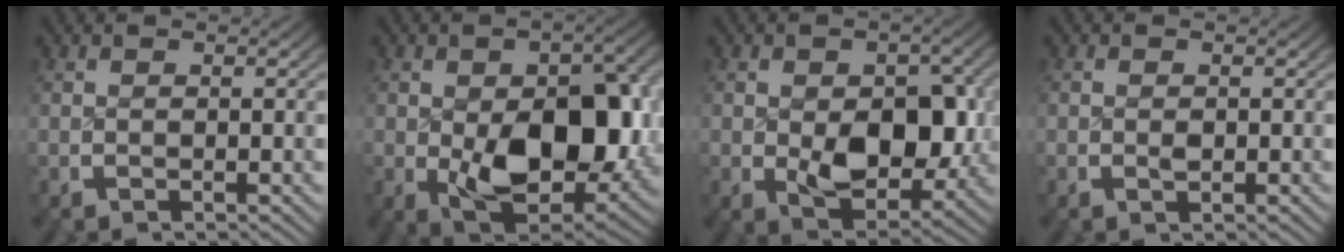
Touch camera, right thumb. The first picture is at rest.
{"total": 13.2, "force": [-1.5, 8.1, 10.3], "torque": [-0.190, -0.061, 0.004]}
{"total": 8.5, "force": [-0.8, 5.6, 6.4], "torque": [-0.123, -0.045, 0.005]}
{"total": 0.9, "force": [-0.3, 0.8, 0.4], "torque": [-0.006, -0.010, -0.001]}